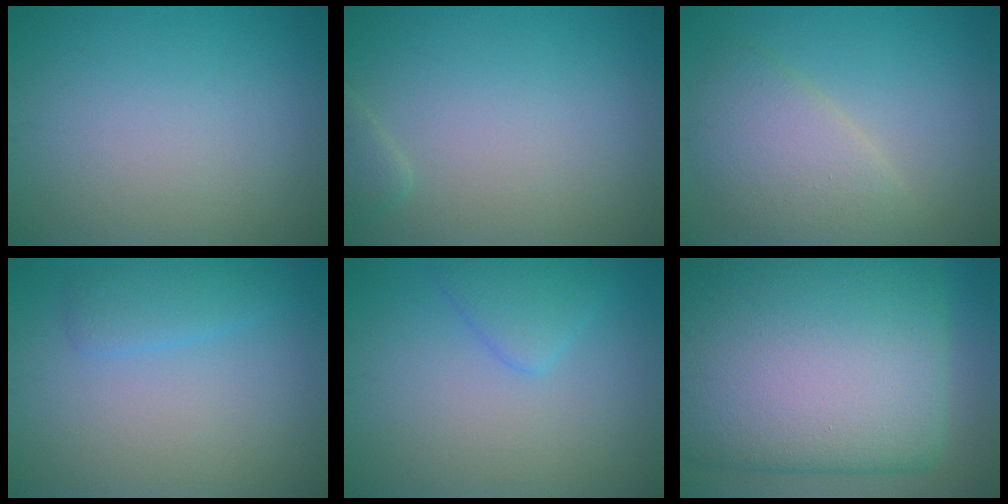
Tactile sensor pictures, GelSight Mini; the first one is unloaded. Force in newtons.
{"total": 1.1, "press": 1.1, "slide": 0.1}
{"total": 4.9, "press": 4.9, "slide": 0.2}
{"total": 2.2, "press": 2.2, "slide": 0.1}
{"total": 2.3, "press": 2.3, "slide": 0.2}
{"total": 22.1, "press": 22.1, "slide": 0.7}